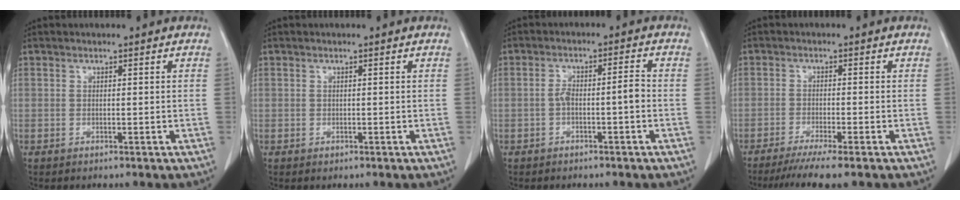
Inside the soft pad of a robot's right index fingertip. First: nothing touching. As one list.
[{"total": 0.5, "force": [-0.1, 0.5, 0.0], "torque": [0.002, 0.004, -0.004]}, {"total": 3.8, "force": [-1.1, 0.7, 3.6], "torque": [-0.063, 0.016, -0.015]}, {"total": 6.6, "force": [-5.2, -0.4, 4.1], "torque": [-0.060, -0.017, -0.084]}]